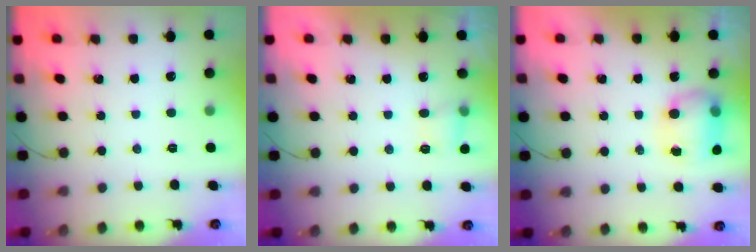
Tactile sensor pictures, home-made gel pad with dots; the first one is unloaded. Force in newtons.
{"total": 3.9, "press": 3.7, "slide": 1.3}
{"total": 8.3, "press": 8.0, "slide": 2.0}